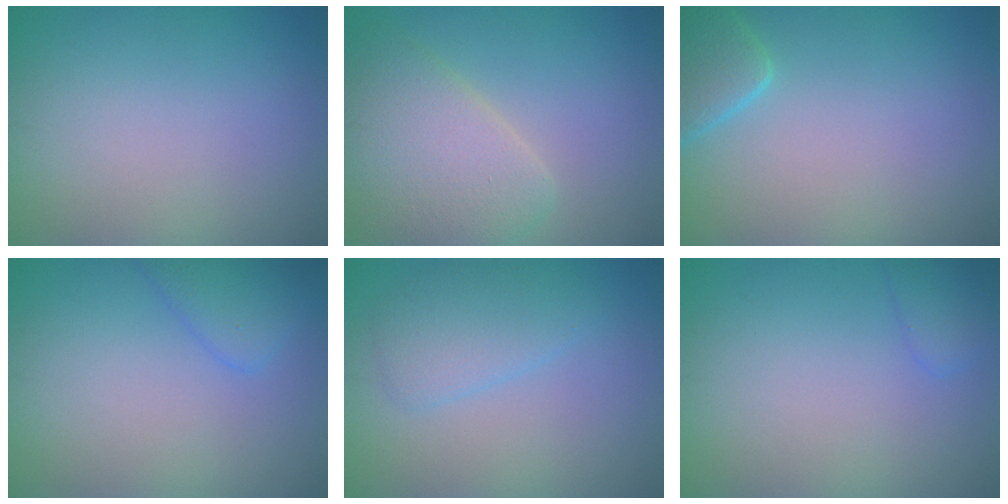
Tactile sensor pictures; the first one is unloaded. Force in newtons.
{"total": 5.5, "press": 5.5, "slide": 0.3}
{"total": 2.4, "press": 2.4, "slide": 0.3}
{"total": 2.5, "press": 2.5, "slide": 0.2}
{"total": 2.6, "press": 2.6, "slide": 0.1}
{"total": 1.5, "press": 1.5, "slide": 0.2}